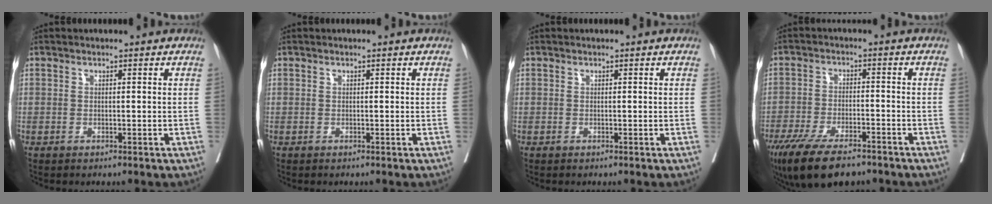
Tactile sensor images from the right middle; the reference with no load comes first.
{"total": 0.0}
{"total": 0.0}
{"total": 13.1, "force": [-9.8, 3.9, 7.9], "torque": [-0.150, -0.027, -0.161]}